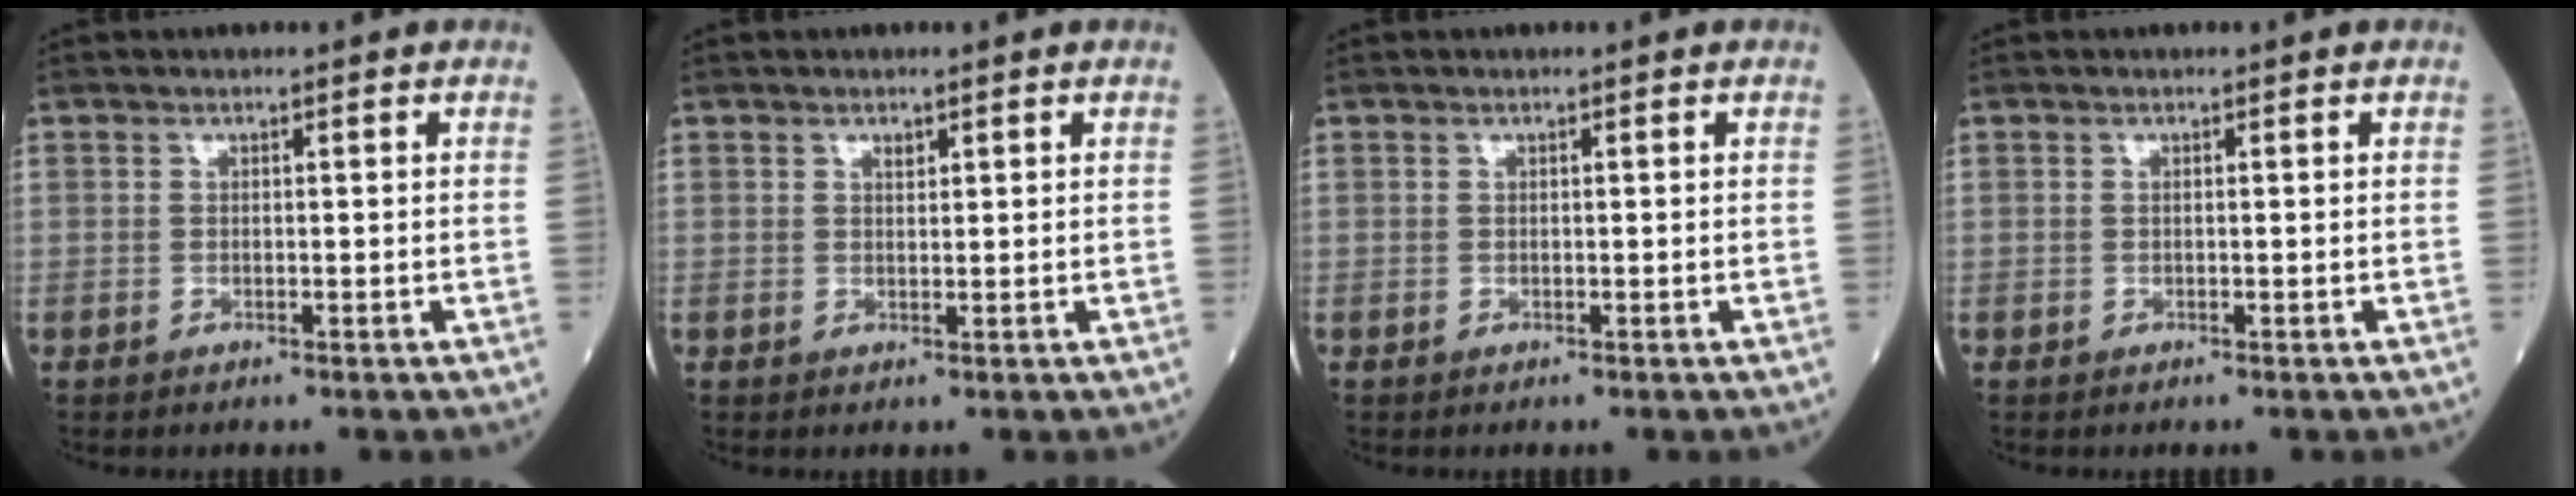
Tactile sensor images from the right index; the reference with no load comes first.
{"total": 0.9, "force": [0.6, 0.4, 0.6], "torque": [-0.010, -0.002, 0.010]}
{"total": 0.0}
{"total": 0.0}